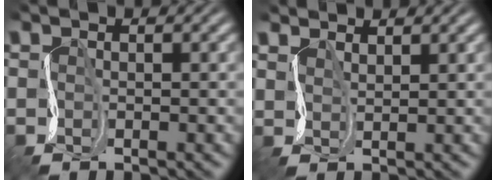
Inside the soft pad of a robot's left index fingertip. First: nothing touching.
{"total": 2.3, "force": [2.3, 0.2, -0.1], "torque": [-0.005, 0.004, 0.049]}